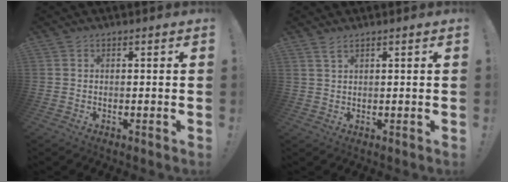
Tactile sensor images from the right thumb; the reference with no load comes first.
{"total": 2.3, "force": [1.6, 0.5, 1.5], "torque": [-0.041, 0.000, 0.032]}